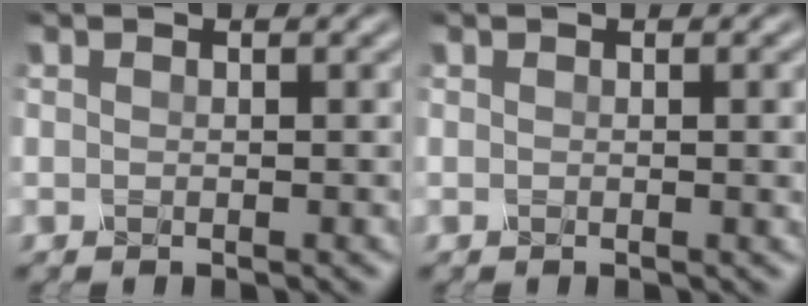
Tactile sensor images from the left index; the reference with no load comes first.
{"total": 1.8, "force": [0.1, 0.5, 1.7], "torque": [-0.016, 0.003, -0.002]}